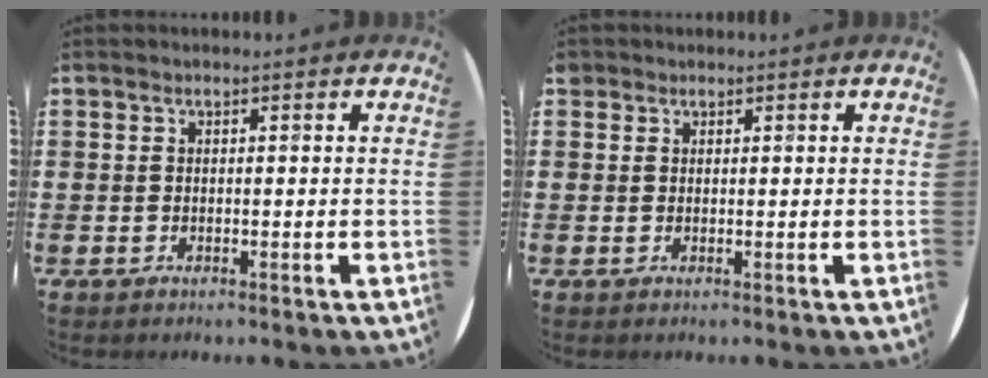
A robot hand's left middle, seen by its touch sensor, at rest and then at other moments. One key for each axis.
{"total": 0.6, "fx": 0.5, "fy": 0.3, "fz": -0.1, "tx": 0.002, "ty": 0.003, "tz": 0.010}